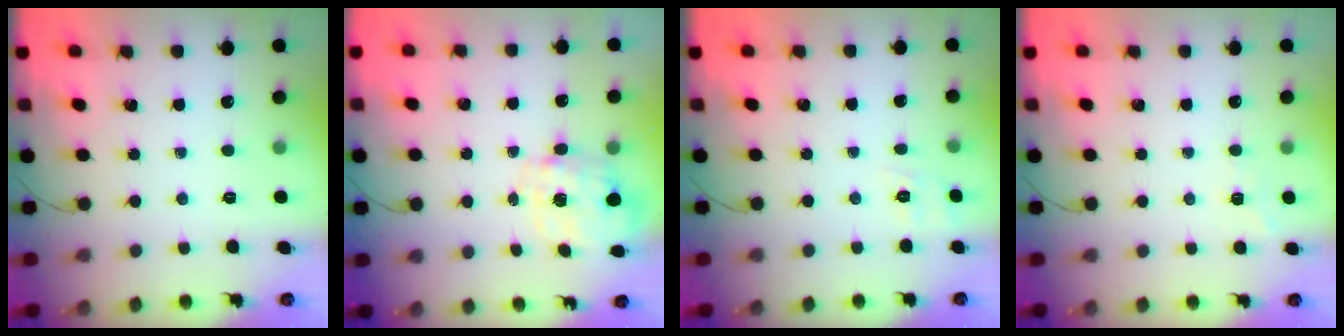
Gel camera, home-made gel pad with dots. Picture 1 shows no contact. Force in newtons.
{"total": 2.8, "press": 2.6, "slide": 0.8}
{"total": 6.6, "press": 6.3, "slide": 2.0}
{"total": 5.7, "press": 5.4, "slide": 1.6}